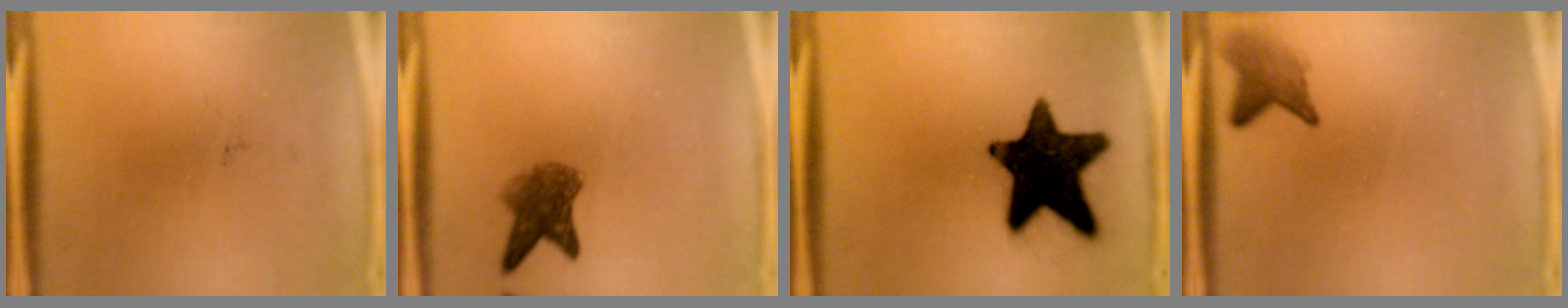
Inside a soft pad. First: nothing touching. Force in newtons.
{"total": 5.3}
{"total": 17.7}
{"total": 2.9}